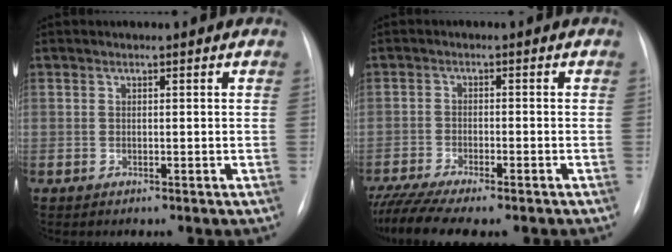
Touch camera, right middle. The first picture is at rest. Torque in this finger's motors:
{"motor_torque": [0.92, -0.86, 0.19, 0.07]}